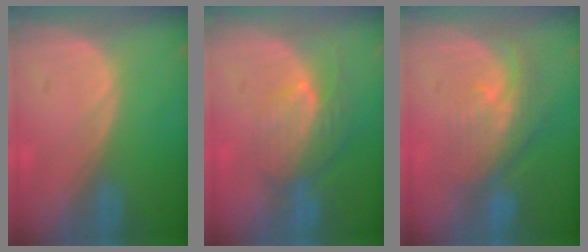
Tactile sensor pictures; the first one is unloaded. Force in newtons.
{"total": 8.1, "press": 7.2, "slide": 3.6}
{"total": 8.0, "press": 7.2, "slide": 3.6}